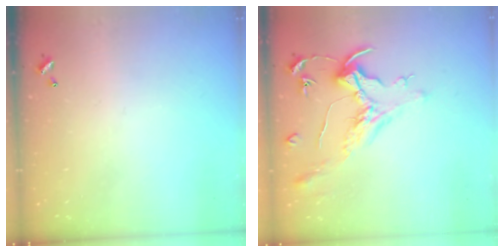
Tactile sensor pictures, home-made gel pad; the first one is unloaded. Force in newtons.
{"total": 1.6, "press": 1.4, "slide": 0.7}